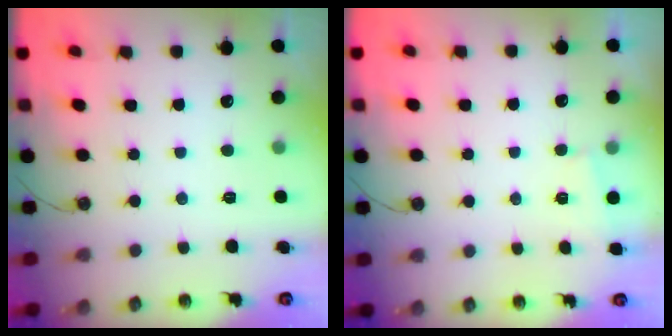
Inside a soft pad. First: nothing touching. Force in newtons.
{"total": 1.1, "press": 1.1, "slide": 0.1}